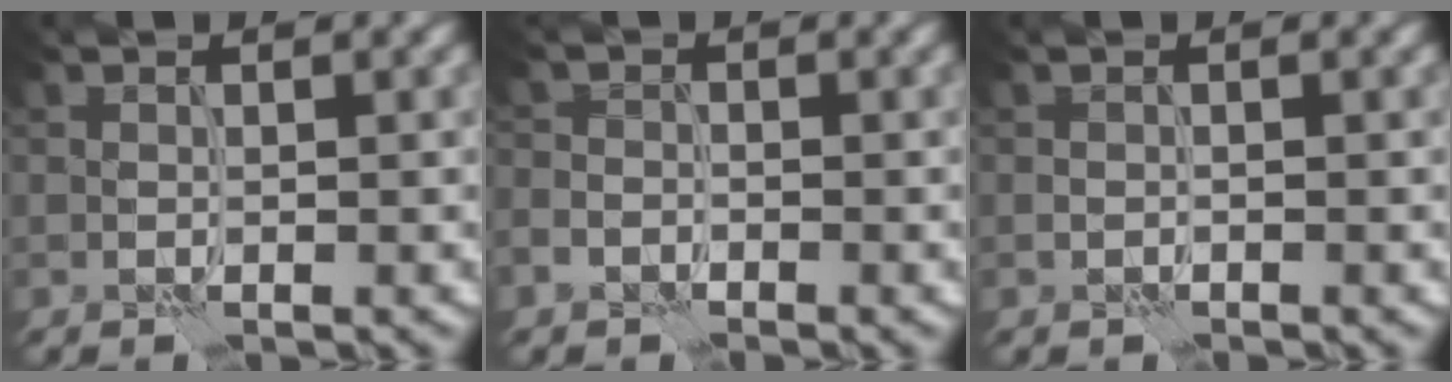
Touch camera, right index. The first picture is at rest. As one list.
[{"total": 1.3, "force": [-1.2, 0.2, -0.5], "torque": [0.013, 0.001, -0.026]}, {"total": 0.5, "force": [-0.3, -0.4, 0.0], "torque": [-0.001, -0.001, -0.006]}]